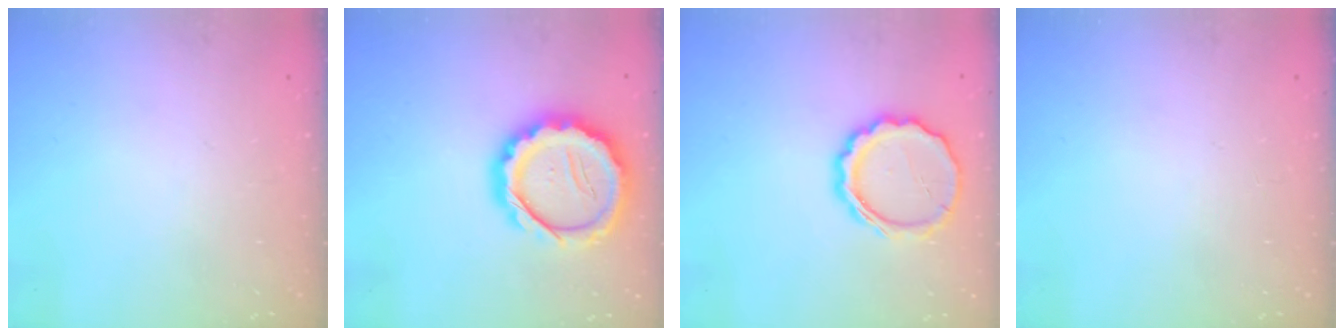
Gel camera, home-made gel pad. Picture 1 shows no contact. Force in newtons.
{"total": 16.2, "press": 16.0, "slide": 2.6}
{"total": 12.2, "press": 11.9, "slide": 2.5}
{"total": 0.0}